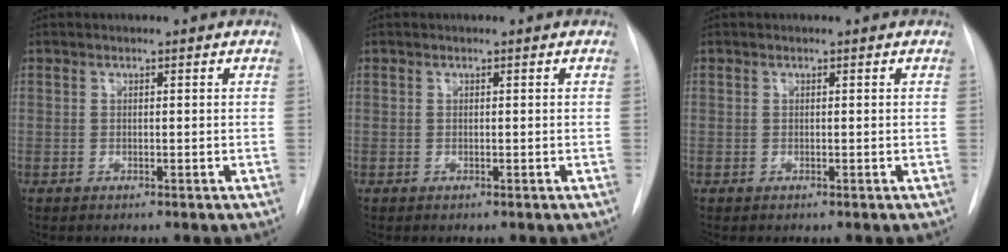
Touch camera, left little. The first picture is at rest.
{"total": 0.0}
{"total": 0.0}